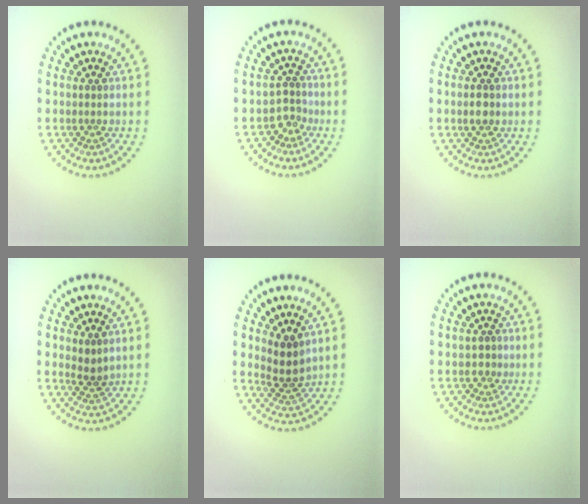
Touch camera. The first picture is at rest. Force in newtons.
{"total": 1.6, "press": 1.1, "slide": 1.2}
{"total": 1.5, "press": 1.5, "slide": 0.3}
{"total": 1.6, "press": 1.4, "slide": 0.9}
{"total": 2.6, "press": 2.0, "slide": 1.7}
{"total": 0.9, "press": 0.8, "slide": 0.5}